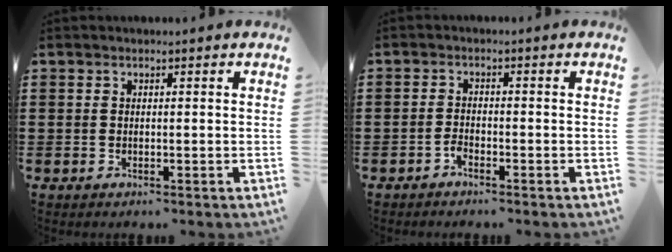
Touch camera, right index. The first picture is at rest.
{"total": 1.4, "force": [-1.2, 0.3, 0.6], "torque": [-0.016, -0.001, -0.023]}